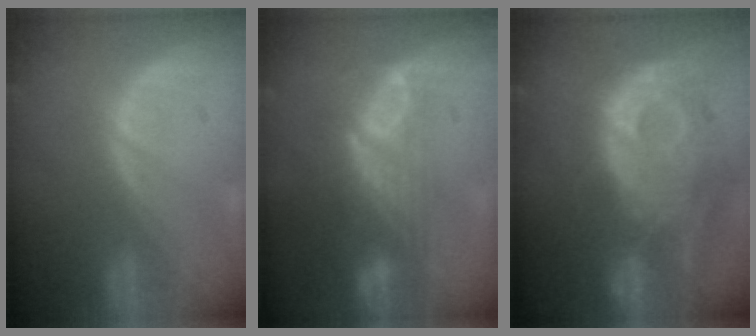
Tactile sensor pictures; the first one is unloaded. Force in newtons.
{"total": 7.6, "press": 6.6, "slide": 3.7}
{"total": 12.1, "press": 10.8, "slide": 5.4}